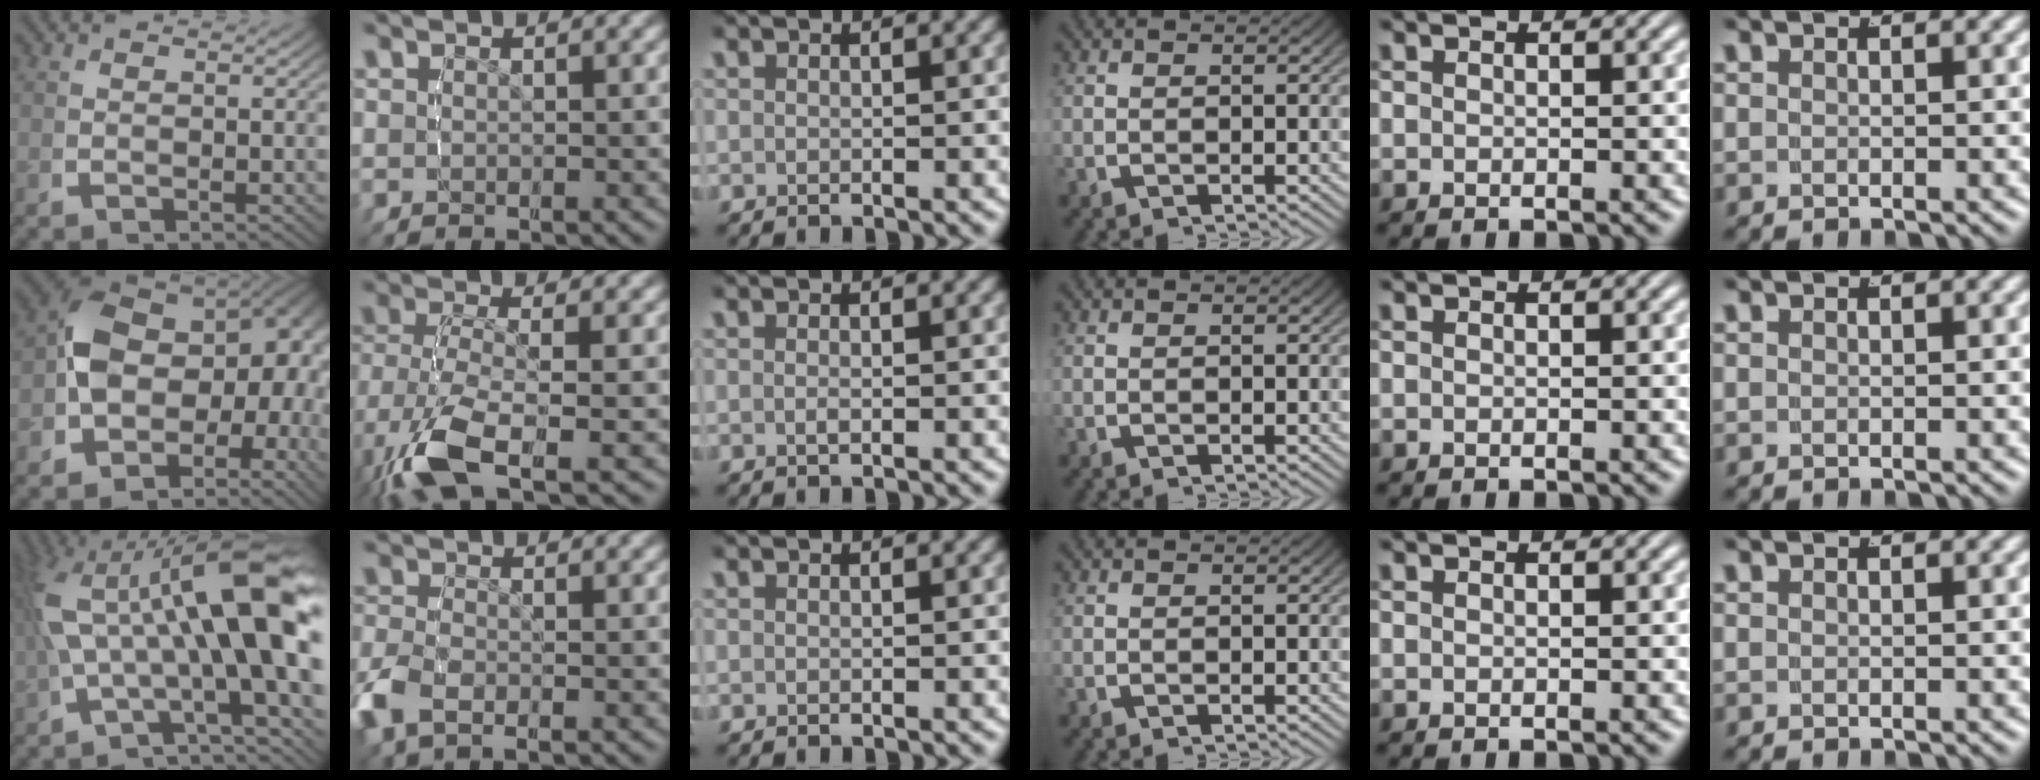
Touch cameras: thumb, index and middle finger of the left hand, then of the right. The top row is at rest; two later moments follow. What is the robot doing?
{"motion": "lift_and_place", "object": "button"}